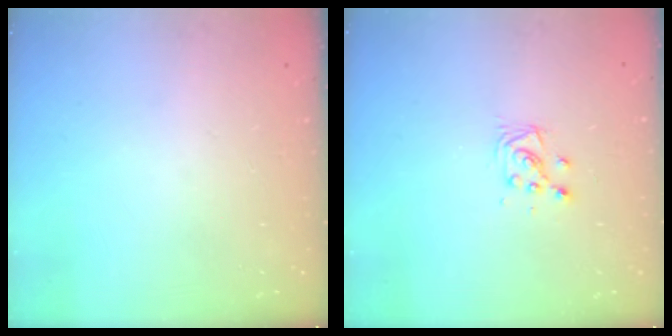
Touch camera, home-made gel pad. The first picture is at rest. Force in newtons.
{"total": 4.8, "press": 4.8, "slide": 0.5}